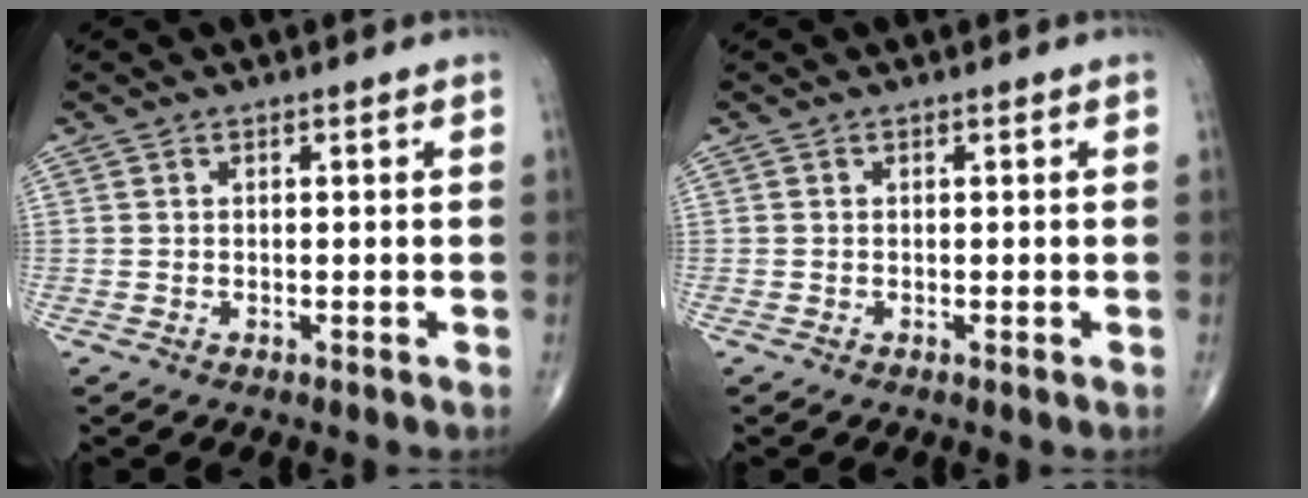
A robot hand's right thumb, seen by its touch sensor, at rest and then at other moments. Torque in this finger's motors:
{"motor_torque": [-0.16, -0.22, -0.34, -0.17, 0.01]}